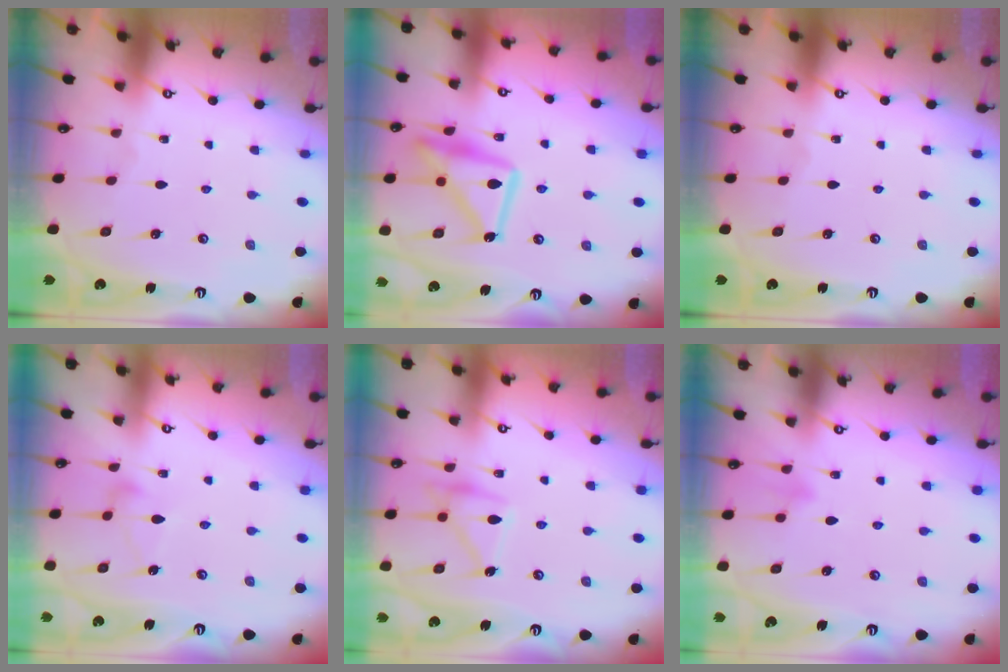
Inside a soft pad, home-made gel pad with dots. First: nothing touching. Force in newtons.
{"total": 15.3, "press": 15.3, "slide": 1.2}
{"total": 0.0}
{"total": 5.9, "press": 5.9, "slide": 0.4}
{"total": 15.3, "press": 15.2, "slide": 1.0}
{"total": 5.7, "press": 5.5, "slide": 1.4}